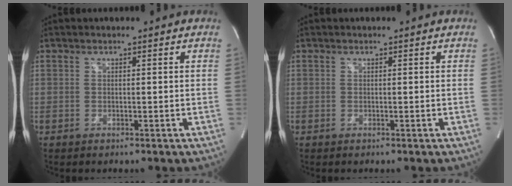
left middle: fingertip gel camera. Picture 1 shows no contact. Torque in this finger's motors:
{"motor_torque": [-0.01, 0.02, 0.00, 0.00]}